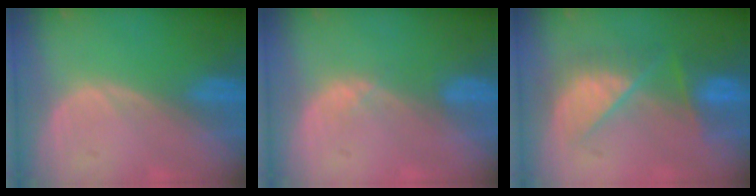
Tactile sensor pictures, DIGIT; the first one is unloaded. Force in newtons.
{"total": 1.3, "press": 1.1, "slide": 0.8}
{"total": 7.3, "press": 7.3, "slide": 0.6}